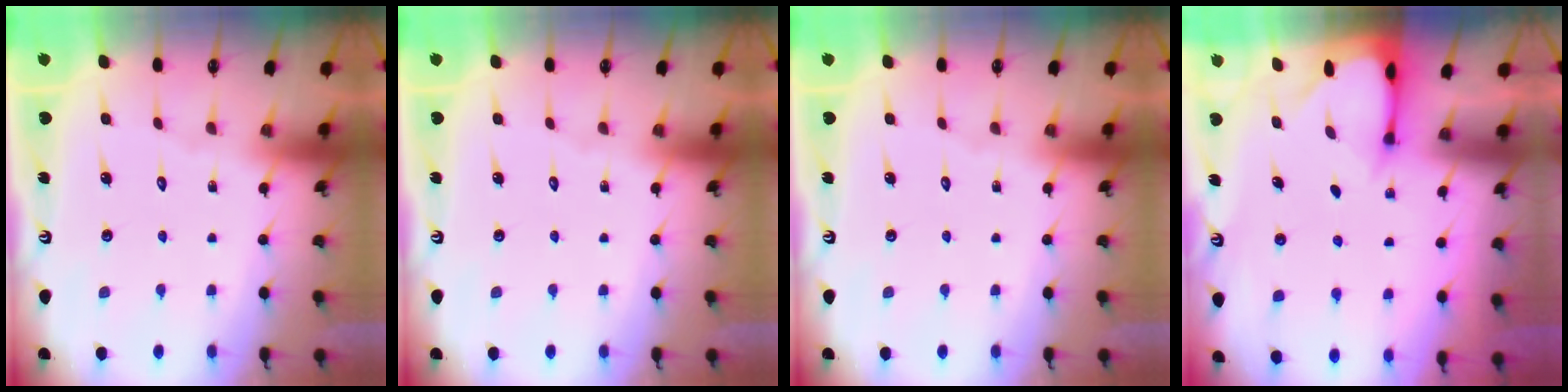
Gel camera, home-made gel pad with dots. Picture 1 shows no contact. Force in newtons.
{"total": 0.0}
{"total": 0.0}
{"total": 2.0, "press": 2.0, "slide": 0.1}